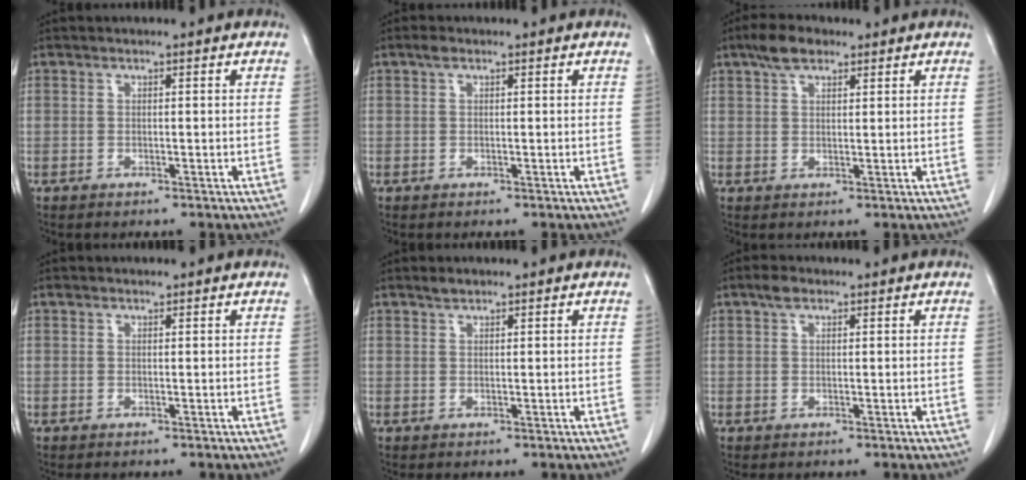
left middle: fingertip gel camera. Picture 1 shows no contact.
{"total": 0.9, "force": [0.6, 0.4, 0.6], "torque": [-0.013, 0.009, 0.009]}
{"total": 4.4, "force": [3.0, 1.8, 2.6], "torque": [-0.056, 0.012, 0.056]}
{"total": 0.6, "force": [0.5, 0.2, 0.2], "torque": [-0.009, 0.004, 0.011]}
{"total": 1.1, "force": [1.0, 0.3, 0.4], "torque": [-0.011, 0.002, 0.019]}
{"total": 1.7, "force": [1.2, 0.8, 1.0], "torque": [-0.022, 0.008, 0.020]}